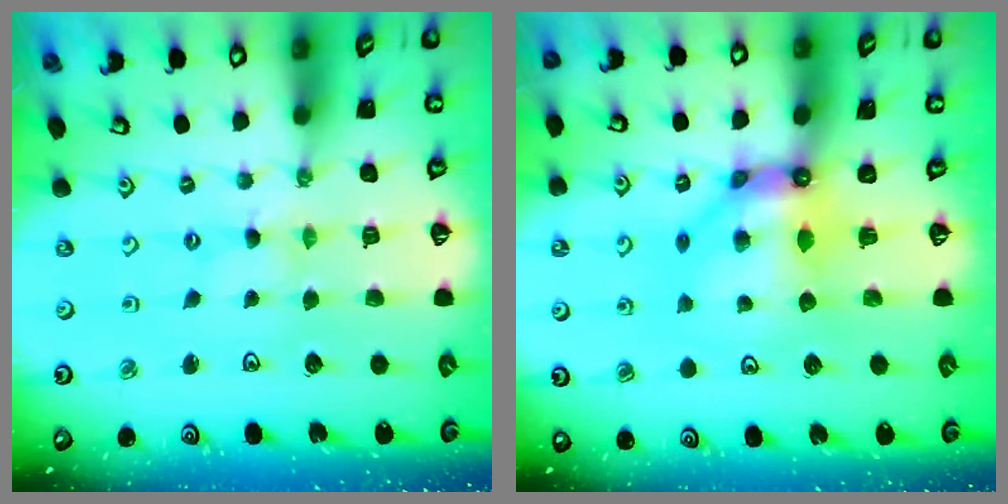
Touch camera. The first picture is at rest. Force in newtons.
{"total": 9.4, "press": 9.4, "slide": 1.0}